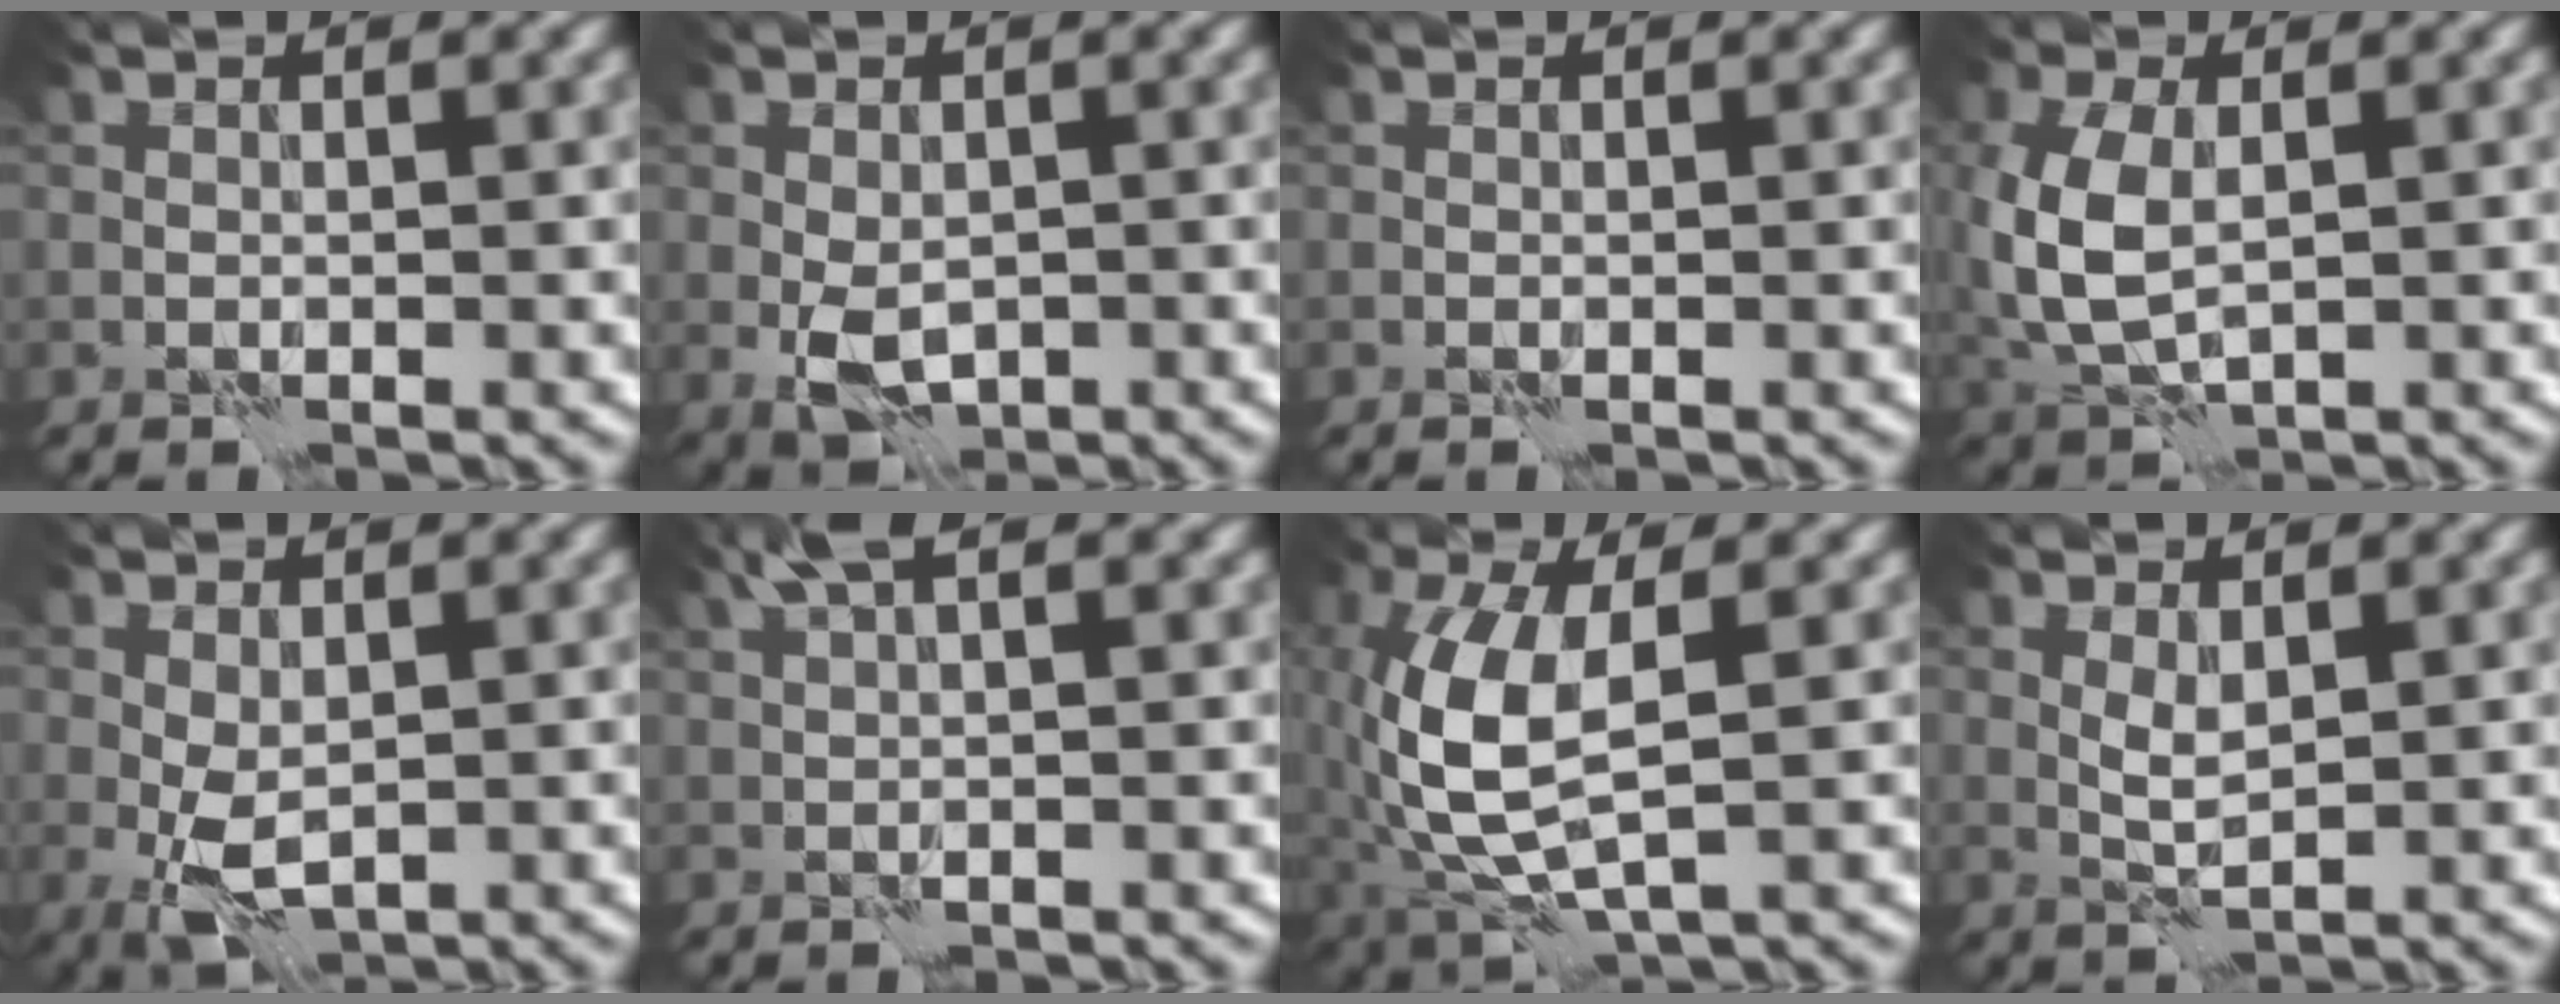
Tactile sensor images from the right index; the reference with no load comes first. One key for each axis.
{"total": 3.9, "fx": -0.8, "fy": 2.5, "fz": 2.9, "tx": -0.053, "ty": -0.008, "tz": -0.013}
{"total": 0.0}
{"total": 6.9, "fx": 0.1, "fy": 4.3, "fz": 5.4, "tx": -0.144, "ty": 0.000, "tz": 0.007}
{"total": 3.5, "fx": -0.4, "fy": 1.9, "fz": 2.9, "tx": -0.065, "ty": -0.006, "tz": -0.005}
{"total": 2.4, "fx": 1.4, "fy": 0.4, "fz": 1.9, "tx": -0.035, "ty": 0.007, "tz": 0.025}
{"total": 7.6, "fx": -0.3, "fy": 3.5, "fz": 6.8, "tx": -0.168, "ty": 0.004, "tz": -0.001}
{"total": 1.8, "fx": 0.5, "fy": 0.7, "fz": 1.5, "tx": -0.038, "ty": 0.003, "tz": 0.014}